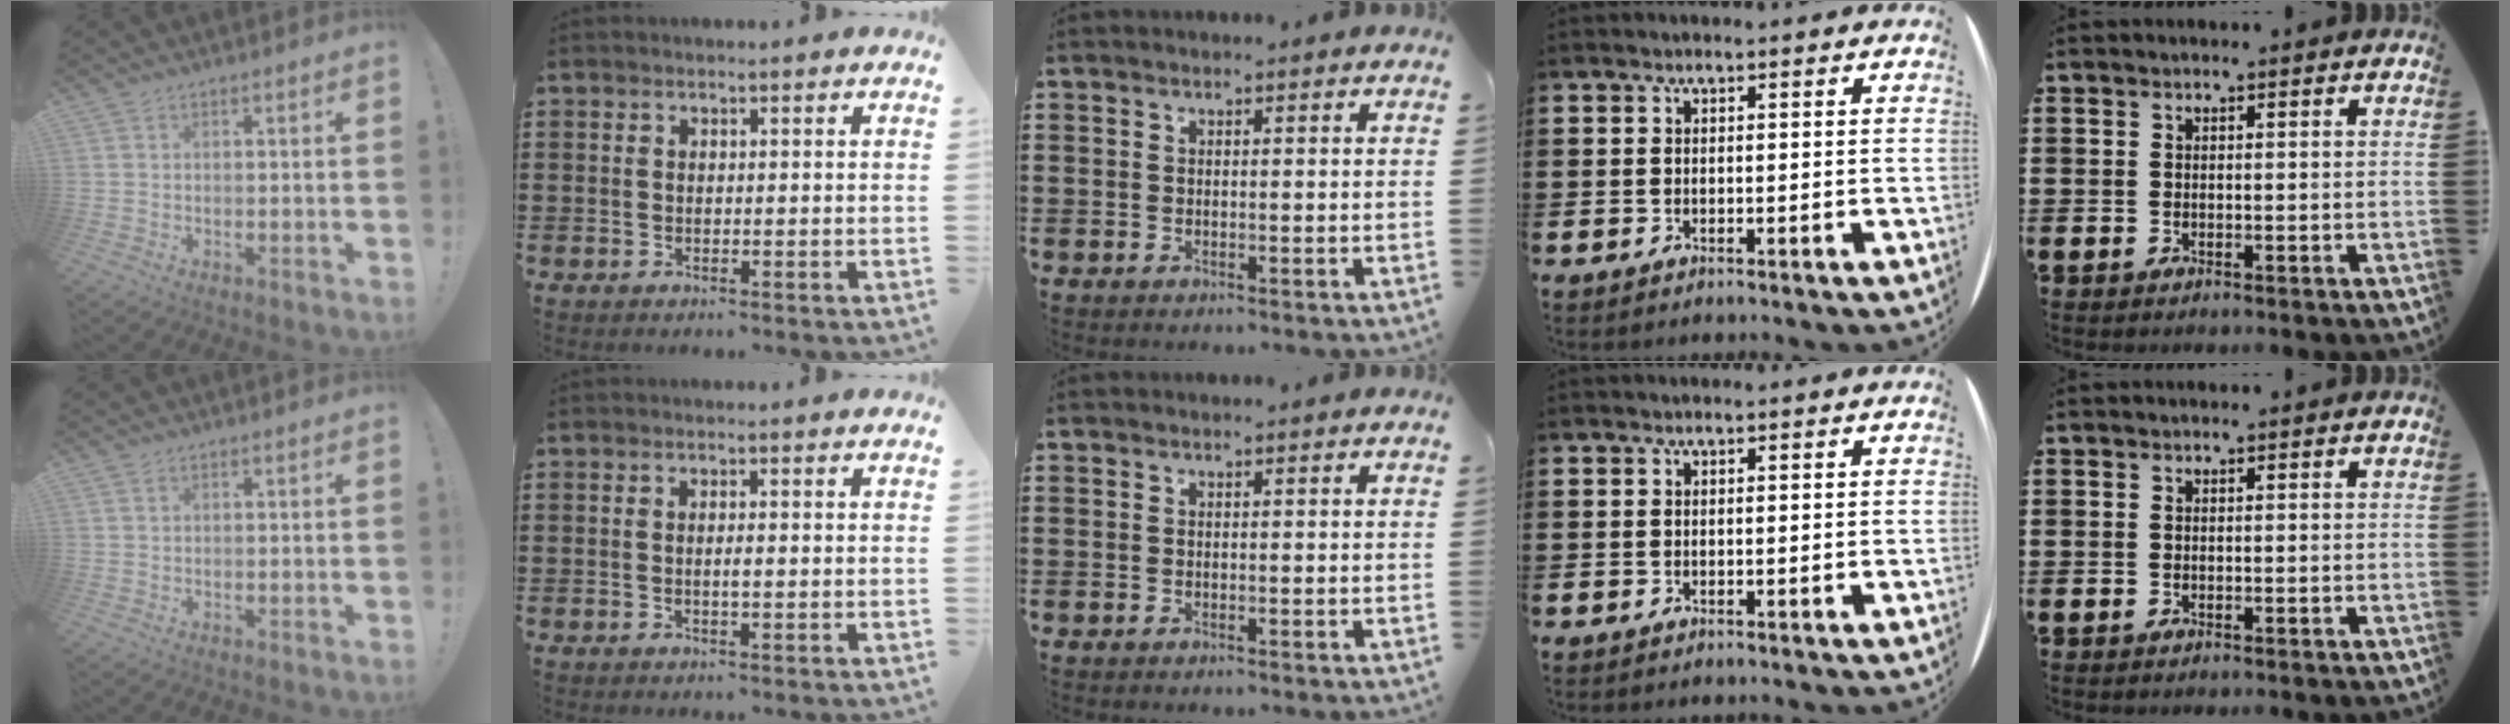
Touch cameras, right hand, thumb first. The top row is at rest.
{"thumb": {"total": 0.5, "force": [0.4, 0.3, 0.2], "torque": [-0.004, 0.000, 0.008]}, "index": {"total": 1.2, "force": [-0.2, 0.2, 1.1], "torque": [-0.021, -0.002, -0.003]}}